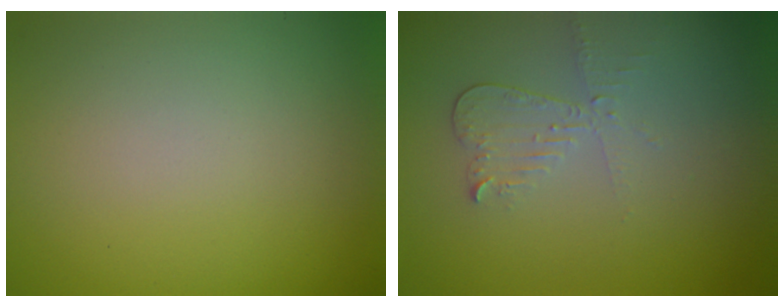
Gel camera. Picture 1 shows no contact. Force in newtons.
{"total": 2.1, "press": 2.1, "slide": 0.2}